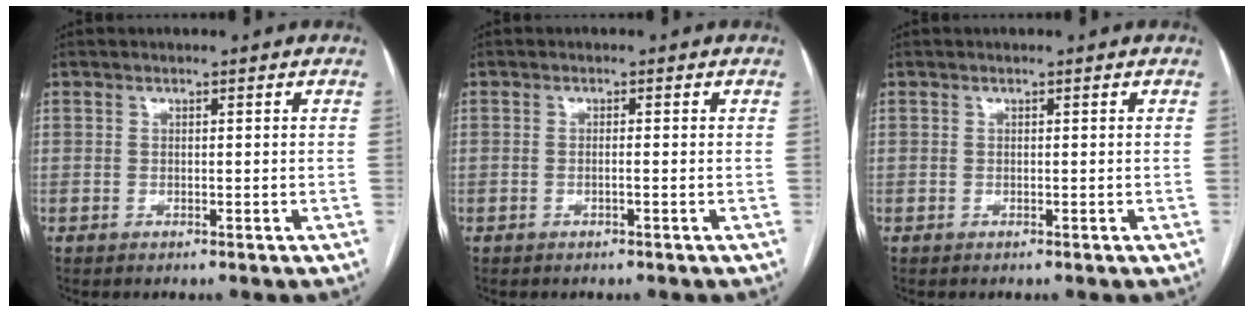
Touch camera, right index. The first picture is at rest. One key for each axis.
{"total": 0.7, "fx": -0.2, "fy": 0.0, "fz": 0.7, "tx": -0.010, "ty": 0.003, "tz": -0.001}
{"total": 0.0}